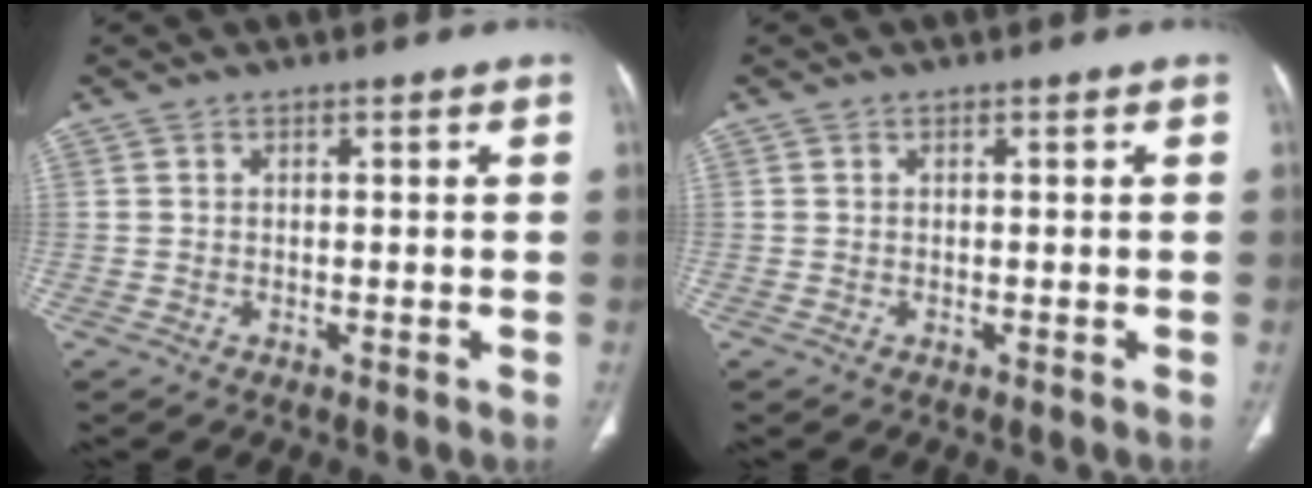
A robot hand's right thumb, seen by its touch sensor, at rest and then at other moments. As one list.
[{"total": 0.0}]